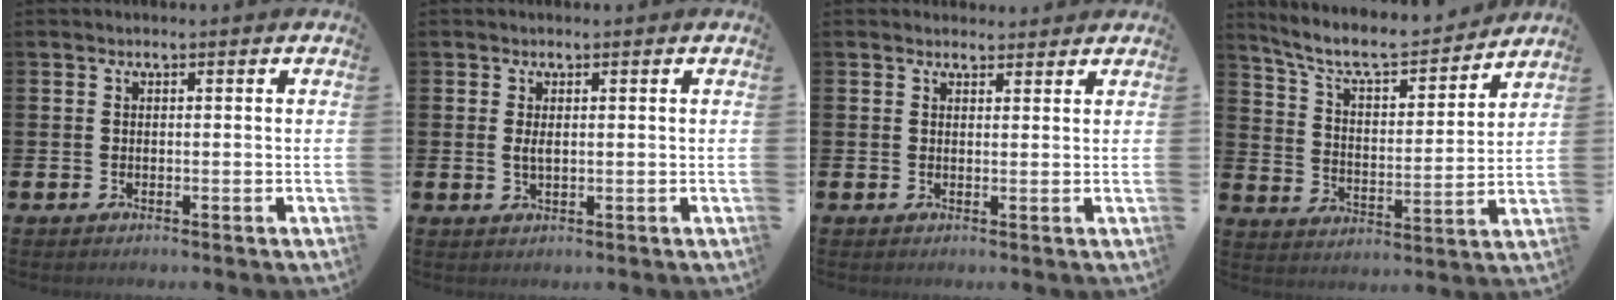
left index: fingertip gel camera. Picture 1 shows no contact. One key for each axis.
{"total": 1.4, "fx": 0.2, "fy": 0.5, "fz": 1.3, "tx": -0.024, "ty": 0.001, "tz": 0.001}
{"total": 1.6, "fx": 1.5, "fy": 0.6, "fz": -0.1, "tx": 0.009, "ty": -0.005, "tz": 0.026}
{"total": 8.2, "fx": 7.5, "fy": 1.9, "fz": 2.9, "tx": -0.086, "ty": -0.054, "tz": 0.127}